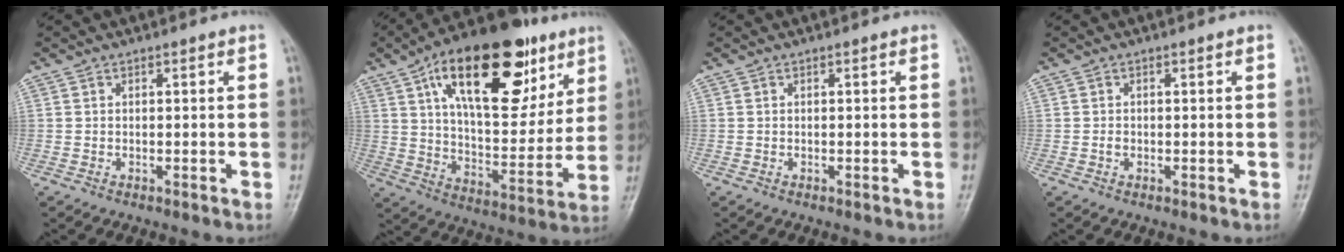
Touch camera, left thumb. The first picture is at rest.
{"total": 27.7, "force": [13.4, 13.1, 20.4], "torque": [-0.281, -0.021, 0.215]}
{"total": 0.0}
{"total": 0.8, "force": [-0.1, 0.7, 0.4], "torque": [-0.005, 0.001, -0.003]}